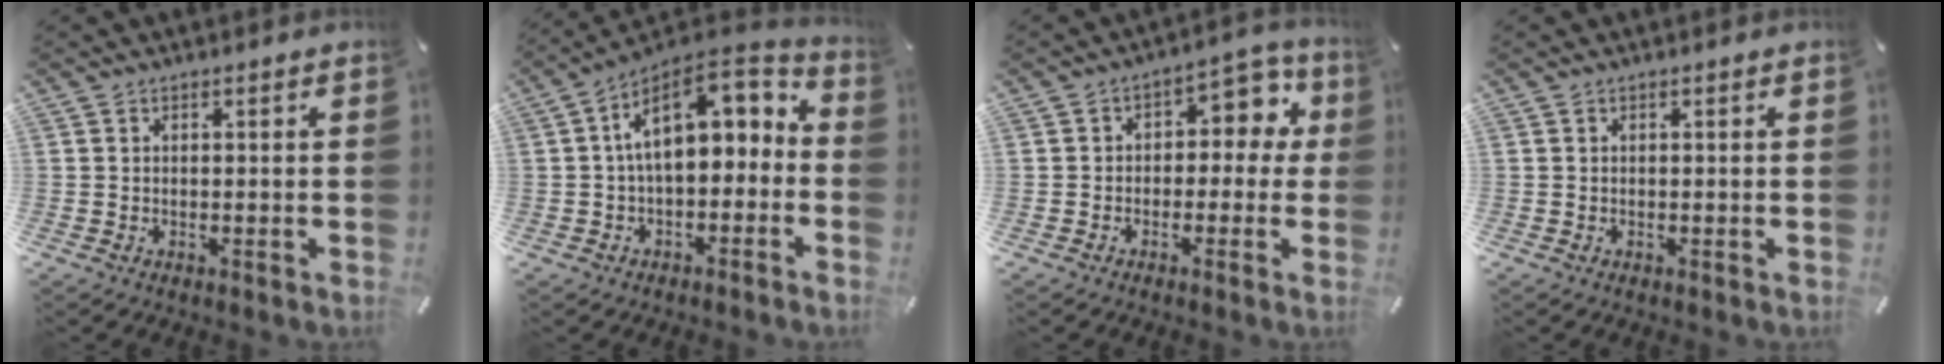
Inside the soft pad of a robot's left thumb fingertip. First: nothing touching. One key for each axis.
{"total": 12.9, "fx": 3.3, "fy": 7.6, "fz": 9.9, "tx": -0.156, "ty": -0.030, "tz": 0.061}
{"total": 7.6, "fx": 1.2, "fy": 5.2, "fz": 5.4, "tx": -0.064, "ty": -0.005, "tz": 0.013}
{"total": 0.0}